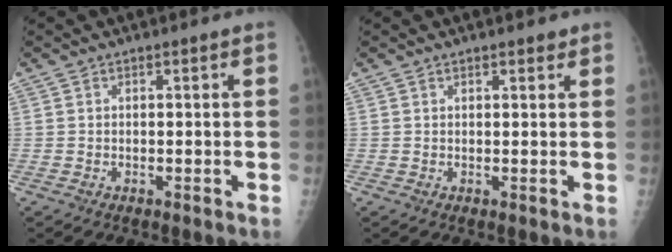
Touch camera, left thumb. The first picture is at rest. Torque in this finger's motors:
{"motor_torque": [-0.10, 0.01, -0.28, -0.09, 0.01]}